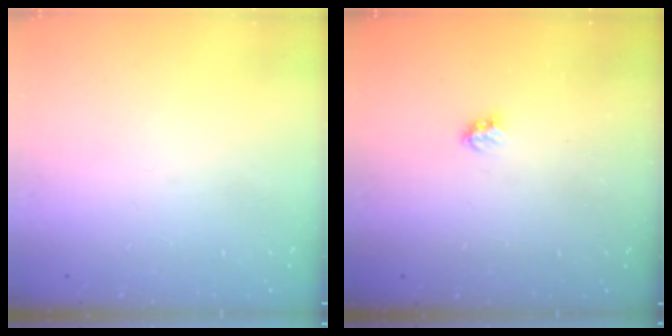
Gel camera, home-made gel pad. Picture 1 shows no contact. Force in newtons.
{"total": 2.8, "press": 2.8, "slide": 0.5}